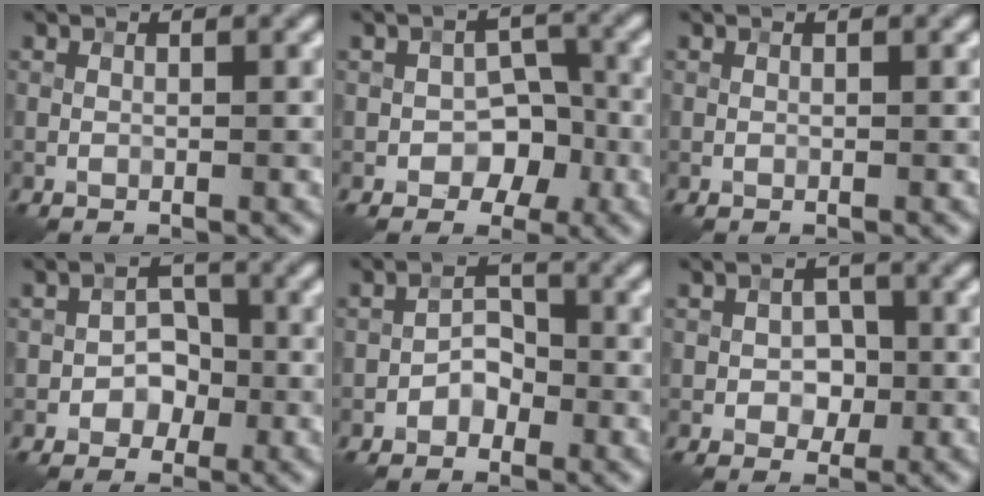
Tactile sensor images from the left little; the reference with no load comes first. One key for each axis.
{"total": 4.2, "fx": -1.5, "fy": 3.1, "fz": 2.4, "tx": -0.021, "ty": 0.001, "tz": -0.026}
{"total": 0.0}
{"total": 2.6, "fx": -0.9, "fy": 2.1, "fz": 1.3, "tx": -0.004, "ty": 0.004, "tz": -0.022}
{"total": 2.1, "fx": -1.2, "fy": 1.5, "fz": 1.0, "tx": -0.013, "ty": 0.009, "tz": -0.022}
{"total": 2.5, "fx": -0.4, "fy": 2.0, "fz": 1.5, "tx": -0.018, "ty": -0.002, "tz": -0.010}